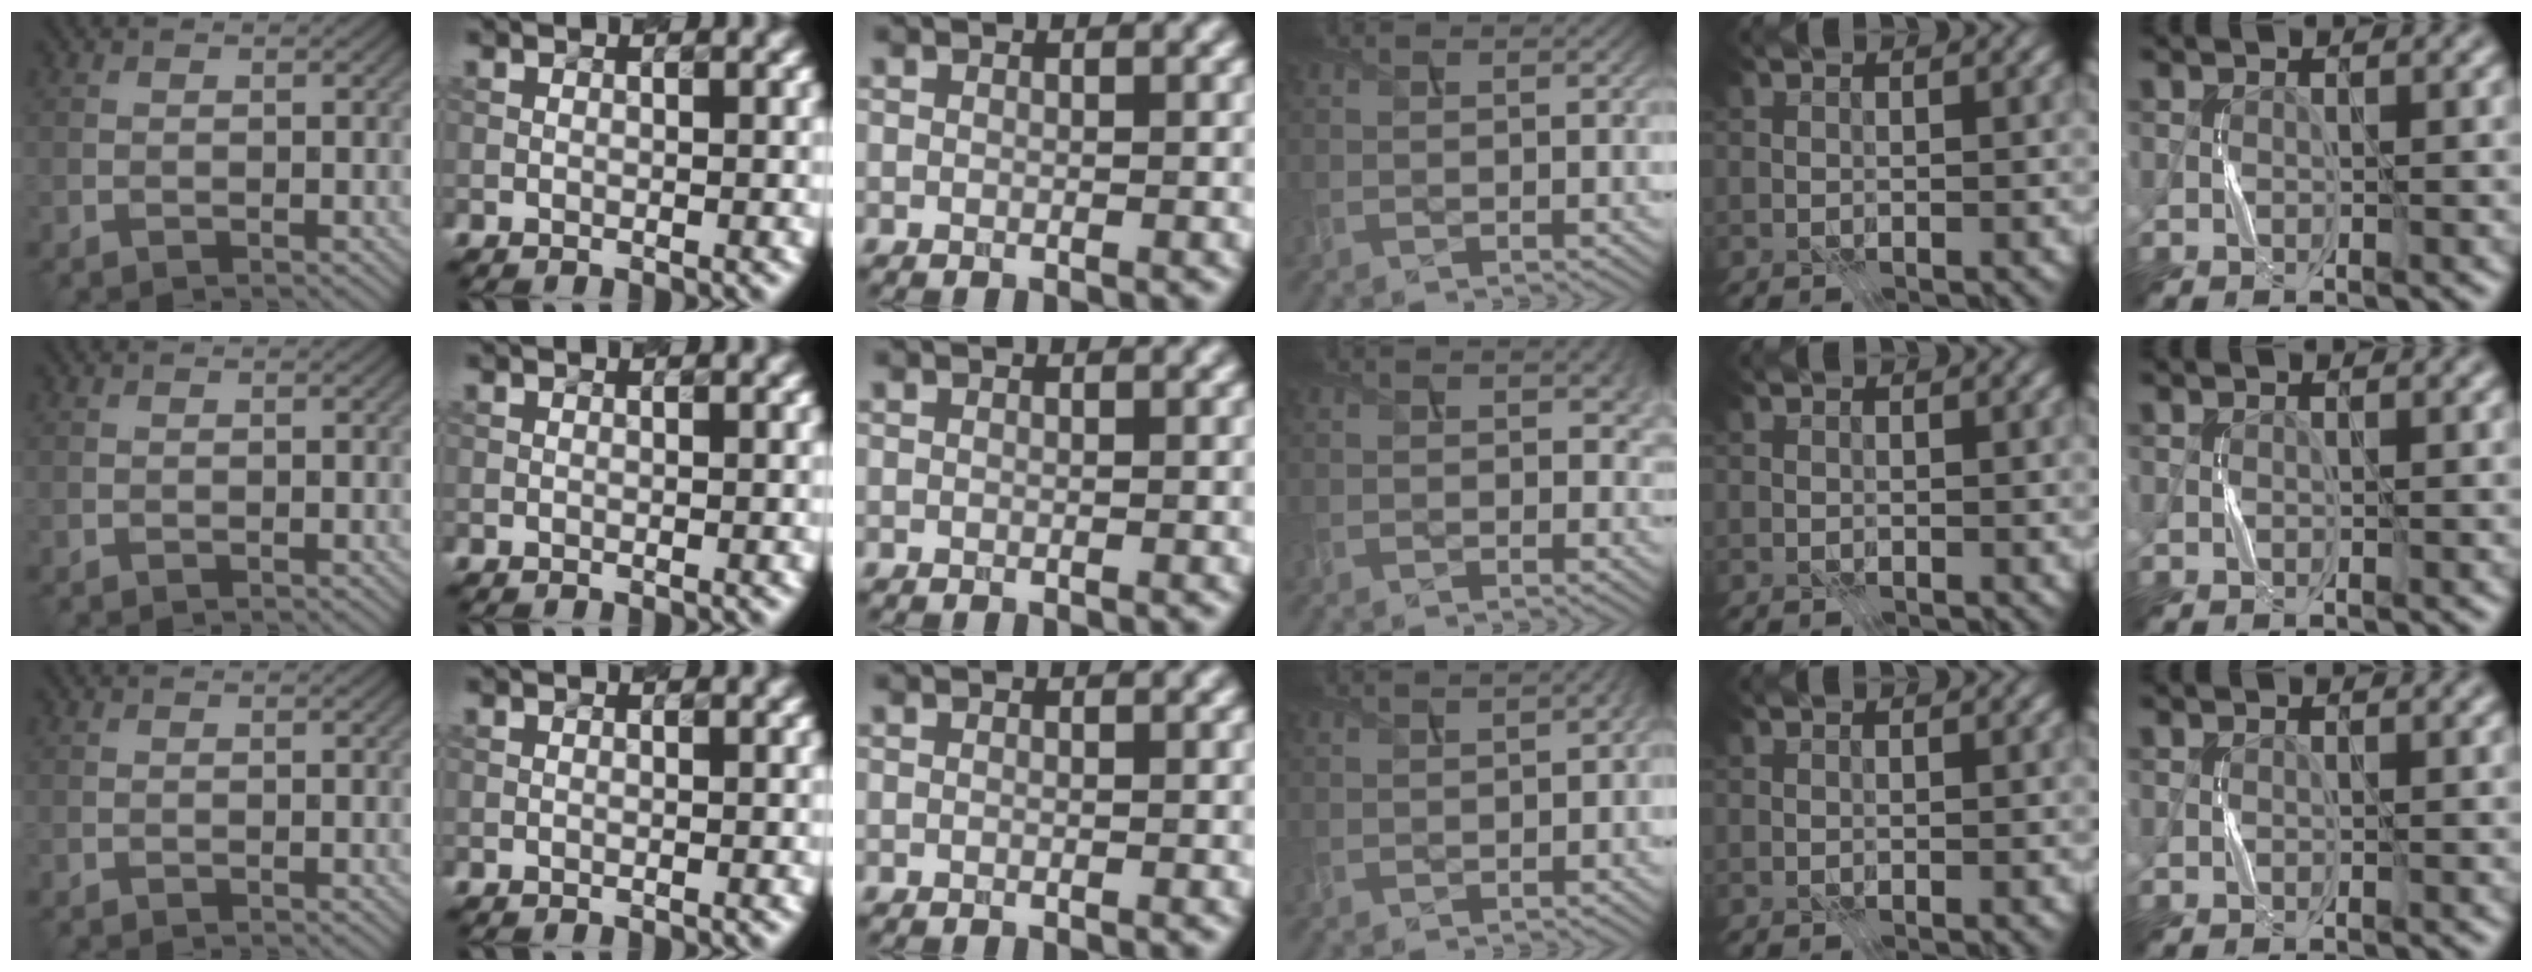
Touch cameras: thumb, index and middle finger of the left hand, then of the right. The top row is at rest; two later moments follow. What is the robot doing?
{"motion": "press", "object": "syringe"}